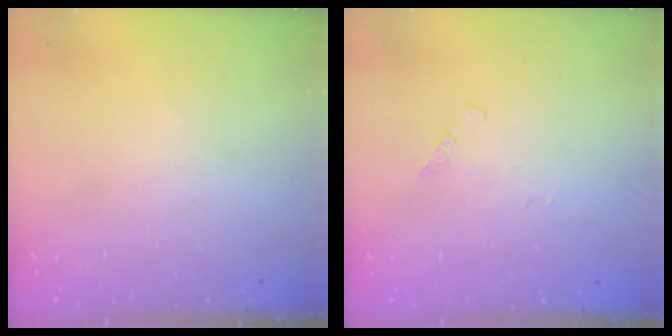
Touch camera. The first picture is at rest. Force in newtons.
{"total": 1.0, "press": 0.9, "slide": 0.2}